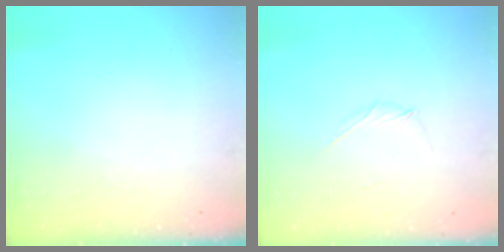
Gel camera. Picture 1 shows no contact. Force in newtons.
{"total": 4.2, "press": 4.2, "slide": 0.8}